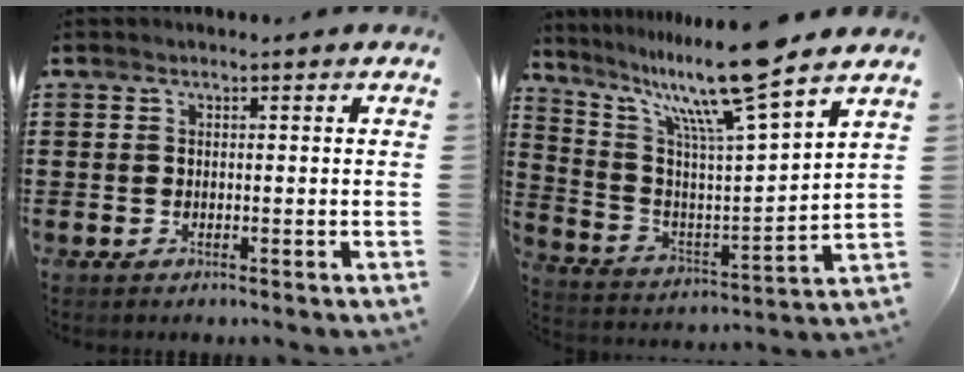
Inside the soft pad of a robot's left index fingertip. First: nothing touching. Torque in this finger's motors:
{"motor_torque": [1.25, 0.88, 0.96, 0.13]}